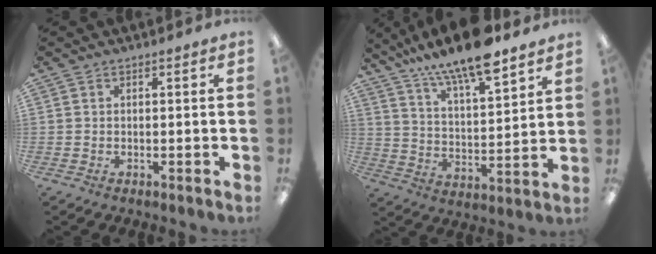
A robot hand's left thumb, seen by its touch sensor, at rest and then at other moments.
{"total": 15.4, "force": [12.5, 4.1, 8.0], "torque": [-0.141, -0.076, 0.215]}